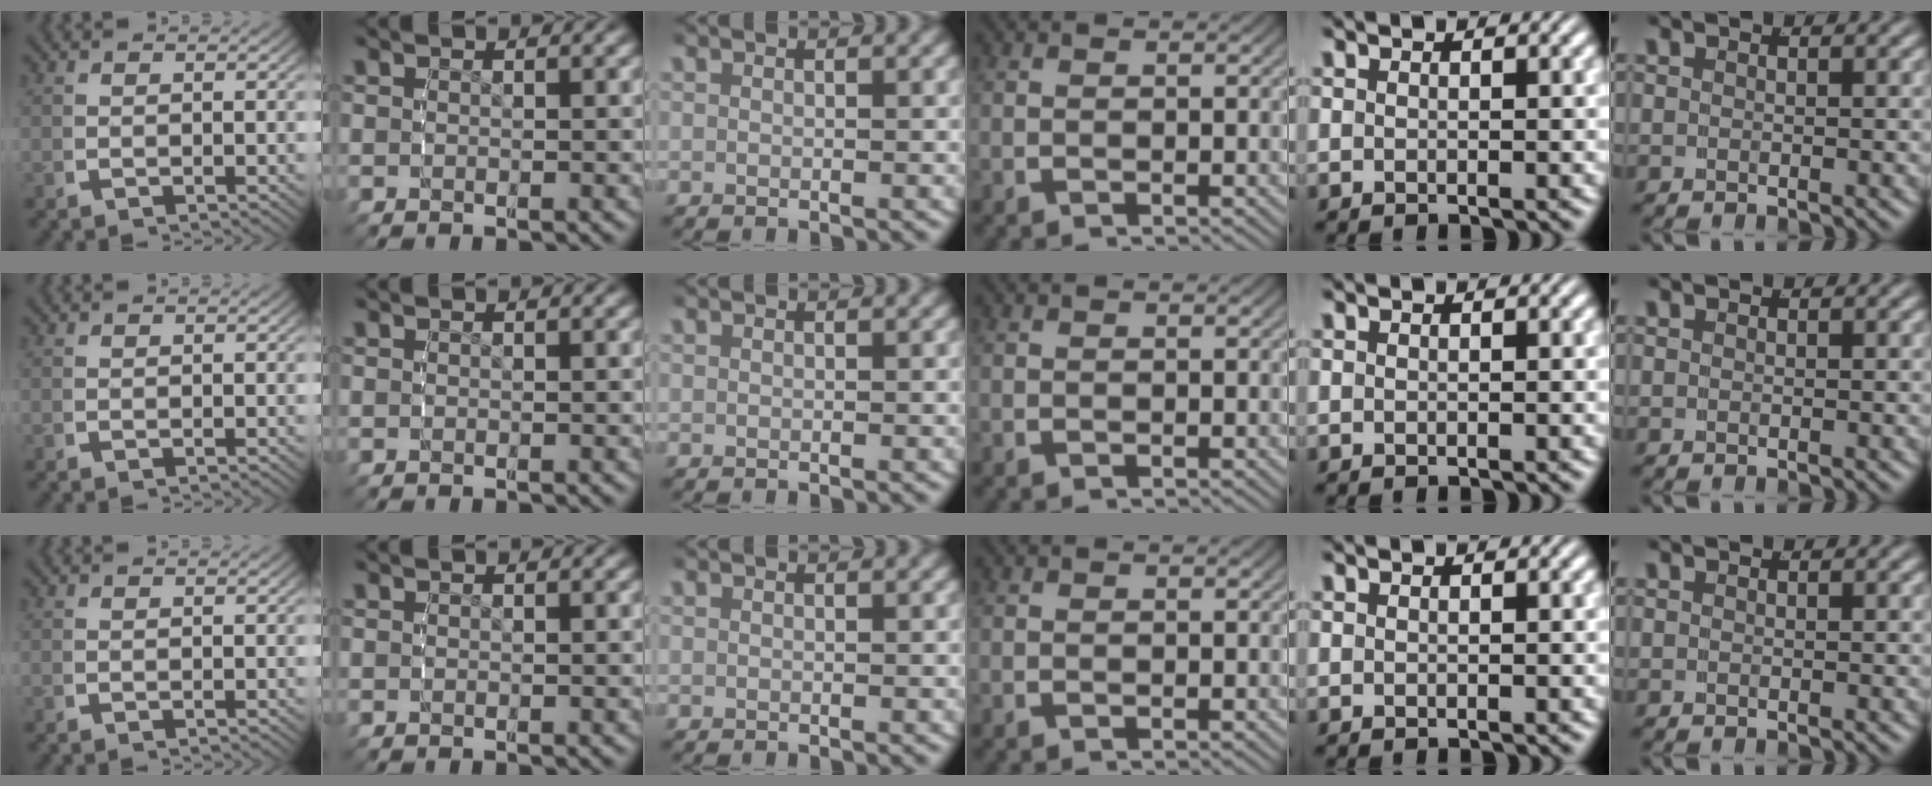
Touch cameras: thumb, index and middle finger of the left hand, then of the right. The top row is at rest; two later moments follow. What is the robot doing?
{"motion": "reach", "object": "paper towel"}